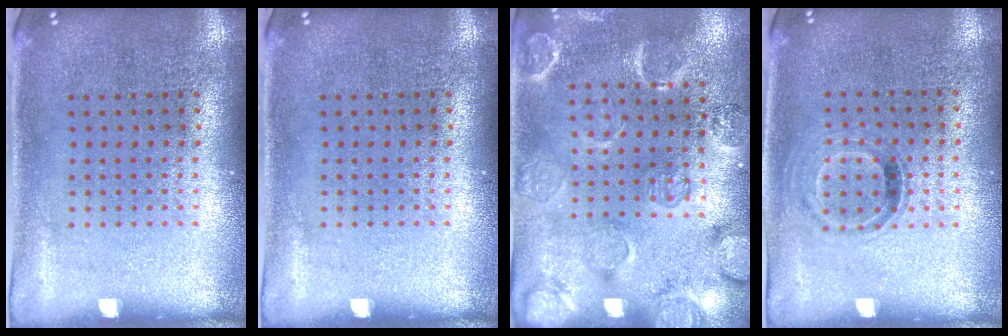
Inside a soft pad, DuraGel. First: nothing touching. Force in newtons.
{"total": 0.0}
{"total": 2.5, "press": 2.2, "slide": 1.2}
{"total": 0.8, "press": 0.7, "slide": 0.4}